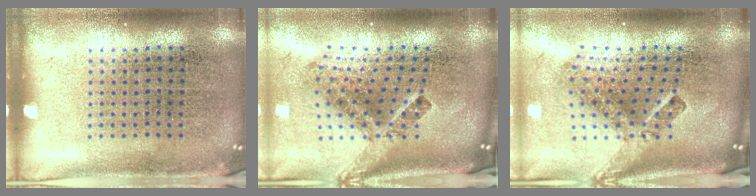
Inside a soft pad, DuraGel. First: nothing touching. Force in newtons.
{"total": 2.9, "press": 1.7, "slide": 2.4}
{"total": 2.9, "press": 1.7, "slide": 2.3}